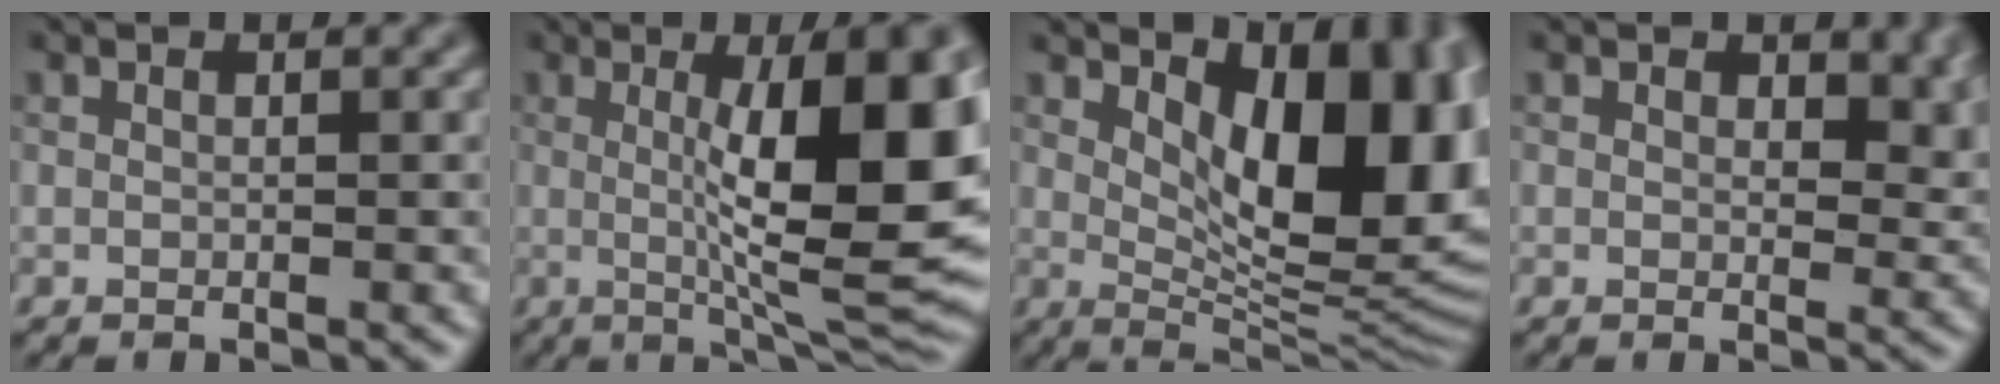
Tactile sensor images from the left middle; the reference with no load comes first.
{"total": 13.3, "force": [1.2, 3.3, 12.8], "torque": [-0.172, 0.001, 0.022]}
{"total": 12.6, "force": [3.4, 6.0, 10.6], "torque": [-0.127, -0.011, 0.062]}
{"total": 3.1, "force": [1.2, 1.9, 2.1], "torque": [-0.028, -0.007, 0.016]}